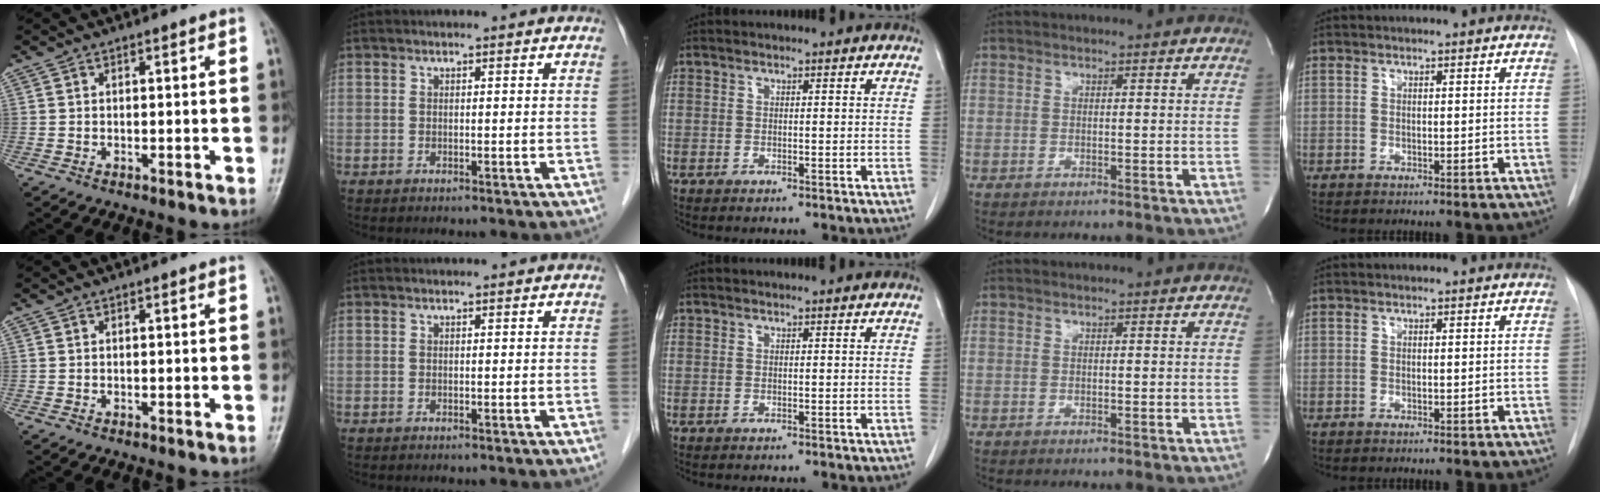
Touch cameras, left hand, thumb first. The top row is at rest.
{}